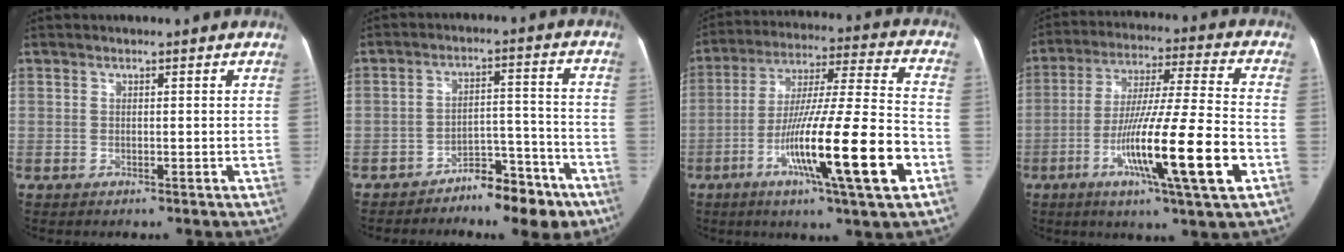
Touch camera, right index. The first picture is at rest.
{"total": 8.2, "force": [-6.2, 3.4, 4.2], "torque": [-0.043, 0.041, -0.090]}
{"total": 20.2, "force": [-7.6, 0.3, 18.8], "torque": [-0.306, -0.017, -0.128]}
{"total": 18.3, "force": [-6.4, -0.1, 17.1], "torque": [-0.290, -0.017, -0.109]}